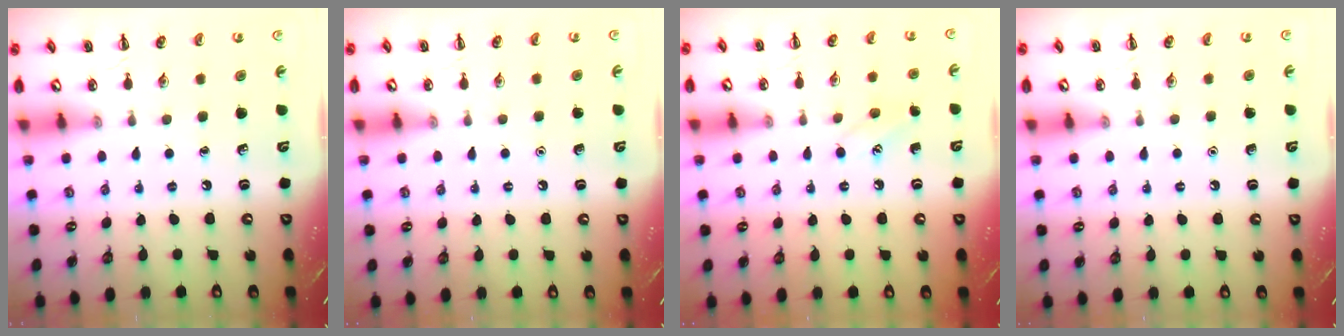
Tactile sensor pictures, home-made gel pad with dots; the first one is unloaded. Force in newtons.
{"total": 1.6, "press": 1.6, "slide": 0.1}
{"total": 7.8, "press": 7.7, "slide": 1.6}
{"total": 1.6, "press": 1.6, "slide": 0.1}